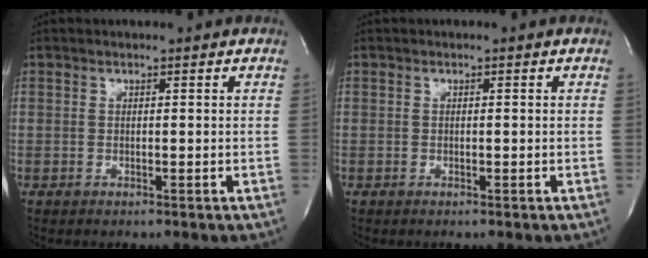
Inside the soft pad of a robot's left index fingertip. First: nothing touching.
{"total": 0.0}